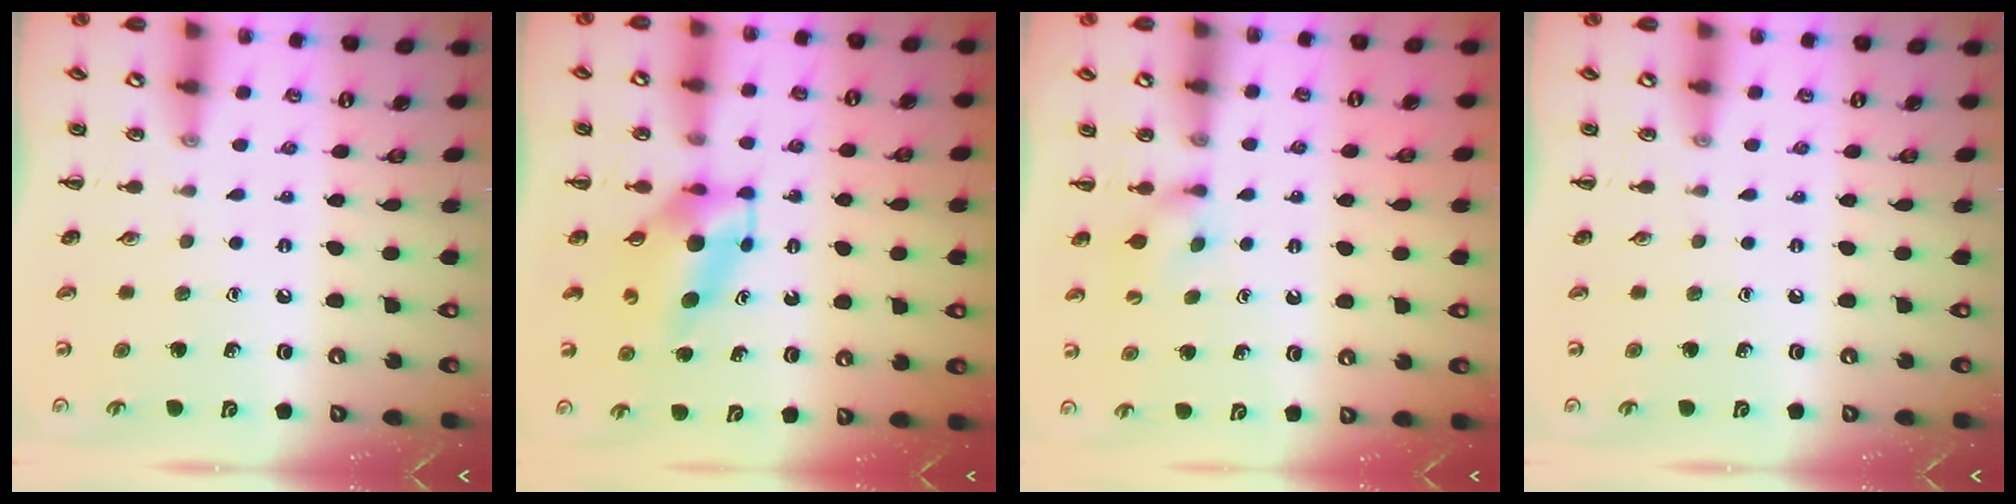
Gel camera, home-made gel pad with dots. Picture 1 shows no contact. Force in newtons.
{"total": 5.7, "press": 5.6, "slide": 1.1}
{"total": 3.7, "press": 3.5, "slide": 1.2}
{"total": 0.0}